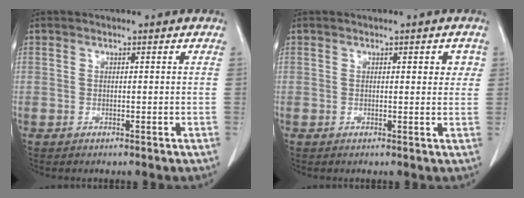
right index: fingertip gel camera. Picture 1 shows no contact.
{"total": 2.2, "force": [0.8, 1.0, 1.8], "torque": [-0.017, 0.001, 0.007]}